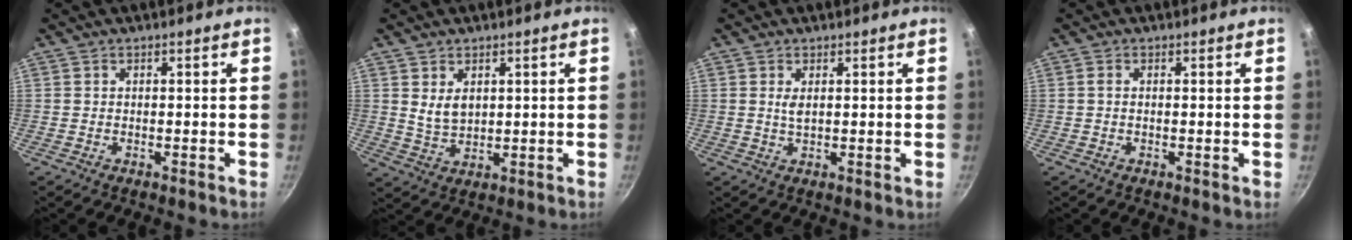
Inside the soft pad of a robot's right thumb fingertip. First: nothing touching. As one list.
[{"total": 4.6, "force": [1.7, 3.0, 3.1], "torque": [-0.047, -0.014, 0.039]}, {"total": 1.9, "force": [0.7, 0.8, 1.7], "torque": [-0.030, -0.005, 0.012]}, {"total": 0.9, "force": [0.1, 0.3, 0.8], "torque": [-0.017, 0.000, -0.001]}]